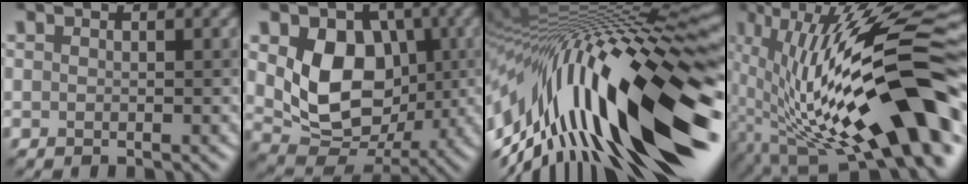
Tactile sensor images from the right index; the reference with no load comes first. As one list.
[{"total": 8.5, "force": [1.1, 6.5, 5.4], "torque": [-0.098, -0.018, 0.021]}, {"total": 19.5, "force": [-0.6, 6.2, 18.5], "torque": [-0.294, 0.009, -0.019]}, {"total": 17.6, "force": [-2.1, 6.0, 16.4], "torque": [-0.267, 0.022, -0.042]}]